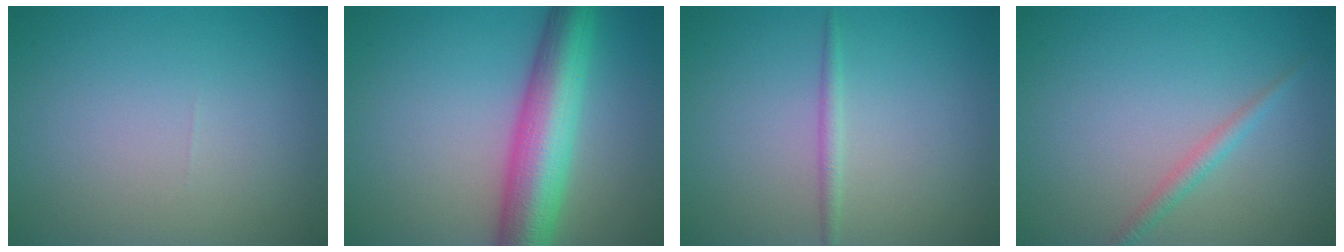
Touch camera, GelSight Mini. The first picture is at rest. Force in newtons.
{"total": 8.5, "press": 8.5, "slide": 0.2}
{"total": 1.1, "press": 1.1, "slide": 0.1}
{"total": 1.4, "press": 1.4, "slide": 0.1}